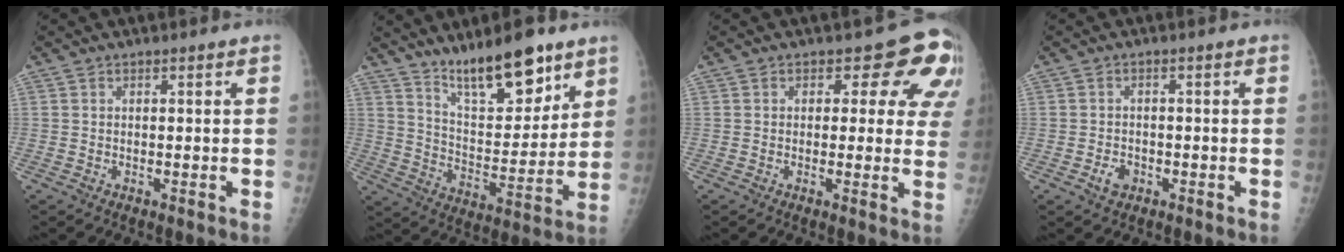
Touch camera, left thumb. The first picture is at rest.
{"total": 15.5, "force": [11.1, 5.0, 9.6], "torque": [-0.117, -0.079, 0.193]}
{"total": 9.6, "force": [4.7, 5.9, 5.8], "torque": [-0.013, -0.016, 0.036]}
{"total": 2.5, "force": [-1.2, 1.8, 1.2], "torque": [-0.012, 0.007, -0.017]}